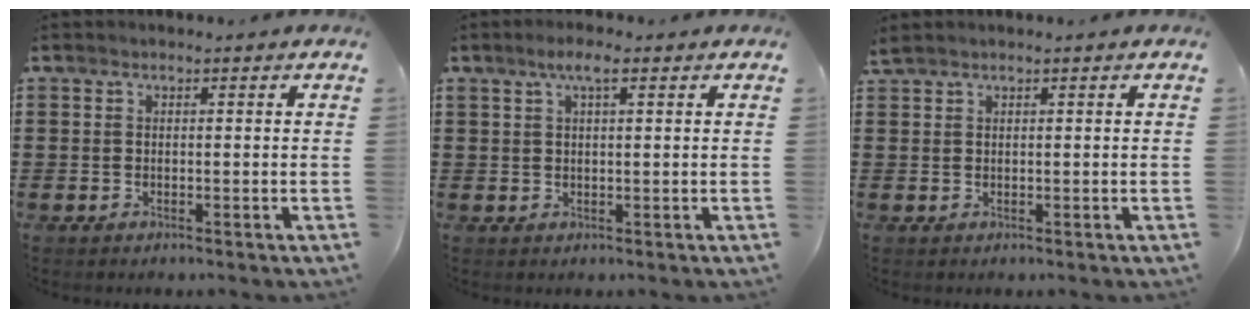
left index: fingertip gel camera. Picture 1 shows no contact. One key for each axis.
{"total": 2.9, "fx": 1.5, "fy": 1.2, "fz": 2.2, "tx": -0.048, "ty": 0.008, "tz": 0.025}
{"total": 0.7, "fx": 0.7, "fy": 0.0, "fz": 0.3, "tx": -0.008, "ty": 0.000, "tz": 0.013}